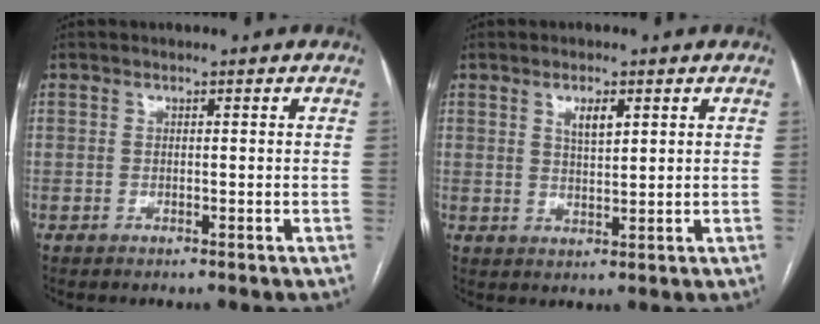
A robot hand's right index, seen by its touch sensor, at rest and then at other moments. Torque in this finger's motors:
{"motor_torque": [0.09, 0.07, 0.04, 0.04]}